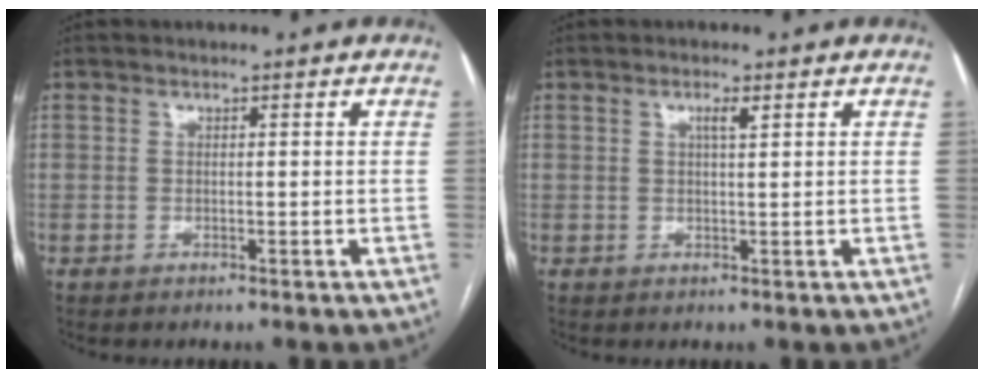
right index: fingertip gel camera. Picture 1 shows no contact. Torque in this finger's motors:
{"motor_torque": [0.01, 0.00, 0.03, 0.04]}